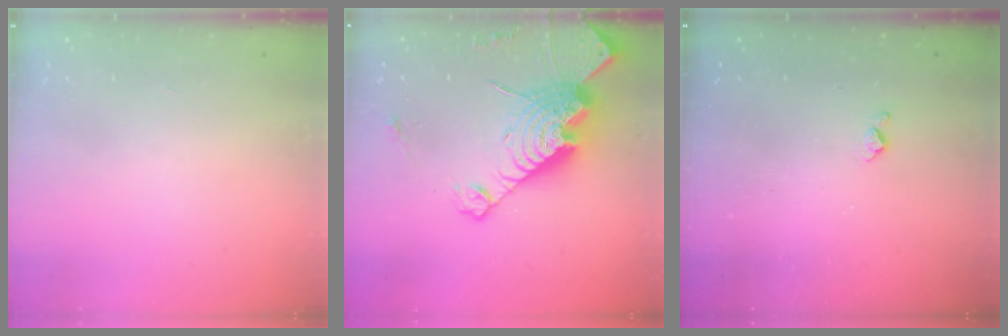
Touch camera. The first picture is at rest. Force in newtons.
{"total": 19.3, "press": 19.3, "slide": 1.6}
{"total": 3.8, "press": 3.8, "slide": 0.3}